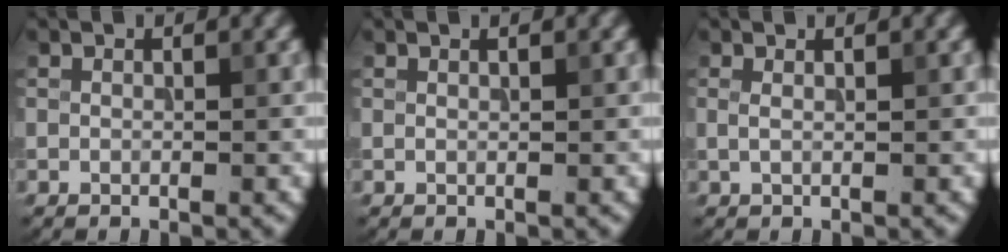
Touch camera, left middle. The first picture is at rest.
{"total": 0.6, "force": [0.4, 0.0, 0.4], "torque": [-0.005, 0.000, 0.006]}
{"total": 1.1, "force": [0.5, 0.3, 1.0], "torque": [-0.016, 0.001, 0.003]}